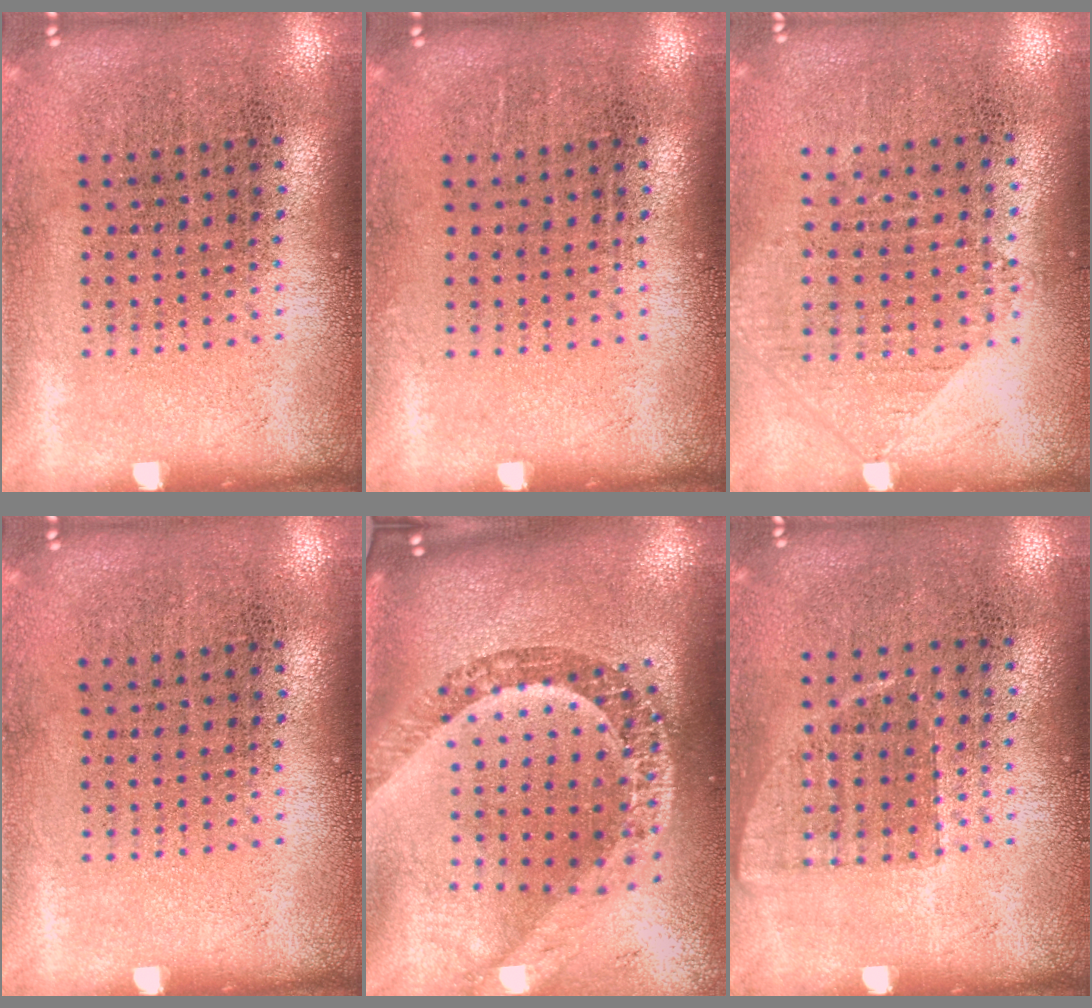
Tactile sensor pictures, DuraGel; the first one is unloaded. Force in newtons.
{"total": 0.0}
{"total": 0.9, "press": 0.9, "slide": 0.3}
{"total": 0.0}
{"total": 3.6, "press": 2.6, "slide": 2.5}
{"total": 0.7, "press": 0.7, "slide": 0.3}